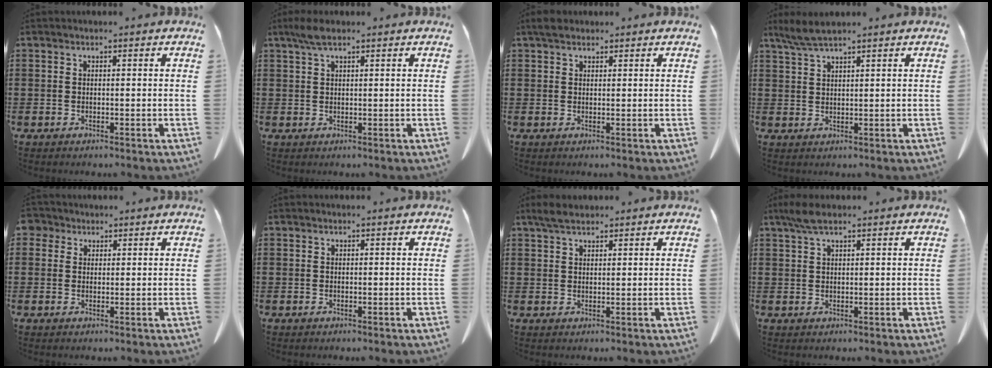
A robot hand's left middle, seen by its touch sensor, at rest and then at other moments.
{"total": 3.1, "force": [1.8, 0.9, 2.4], "torque": [-0.051, 0.005, 0.031]}
{"total": 2.3, "force": [1.7, 1.2, 1.1], "torque": [-0.019, 0.003, 0.031]}
{"total": 3.4, "force": [2.6, 0.3, 2.2], "torque": [-0.048, 0.000, 0.048]}
{"total": 2.2, "force": [1.4, 1.7, 0.5], "torque": [-0.010, 0.004, 0.025]}
{"total": 0.0}
{"total": 2.8, "force": [2.2, 0.9, 1.5], "torque": [-0.035, 0.005, 0.042]}
{"total": 3.6, "force": [2.2, 1.0, 2.7], "torque": [-0.058, 0.003, 0.039]}